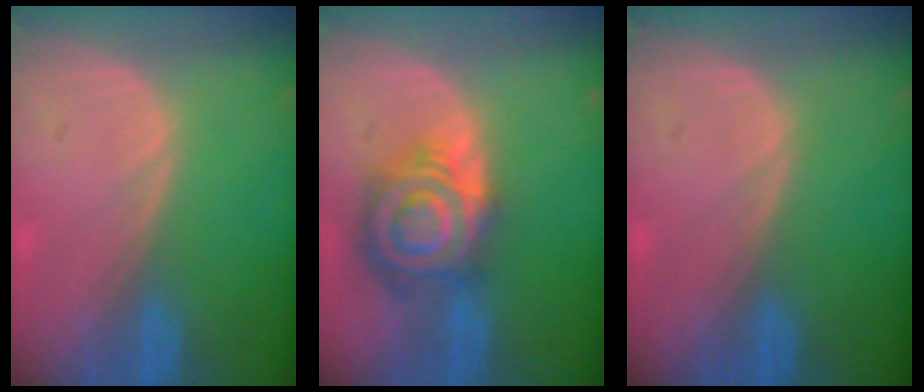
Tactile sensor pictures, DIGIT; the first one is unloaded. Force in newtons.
{"total": 9.1, "press": 9.1, "slide": 0.5}
{"total": 0.0}